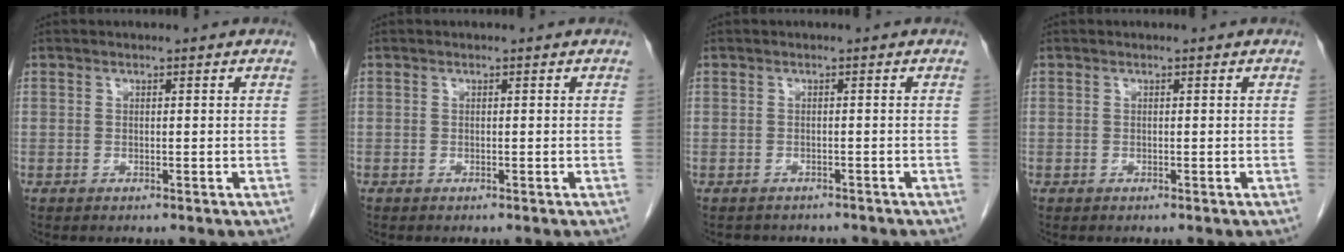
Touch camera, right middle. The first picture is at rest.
{"total": 0.0}
{"total": 4.4, "force": [-3.9, 1.8, 0.8], "torque": [-0.010, 0.002, -0.046]}
{"total": 0.0}